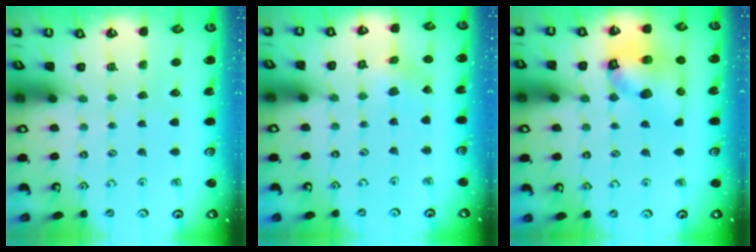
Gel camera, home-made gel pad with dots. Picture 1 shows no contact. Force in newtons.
{"total": 2.2, "press": 2.2, "slide": 0.3}
{"total": 13.7, "press": 13.6, "slide": 2.1}